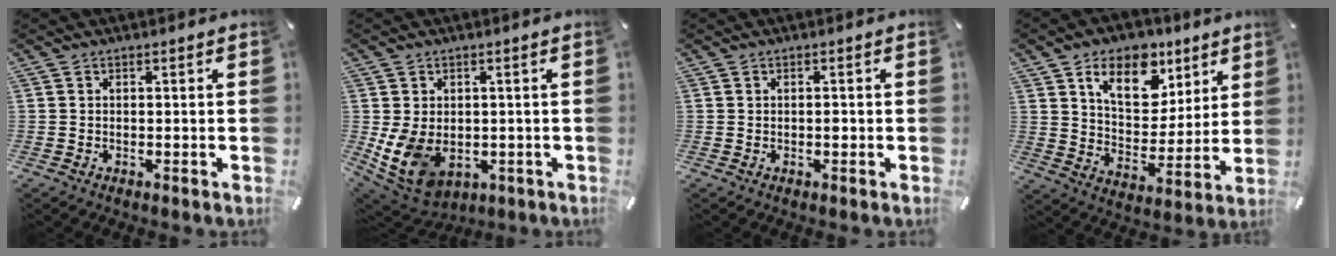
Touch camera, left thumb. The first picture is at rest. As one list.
[{"total": 9.8, "force": [-1.8, 7.6, 5.9], "torque": [-0.141, 0.000, -0.029]}, {"total": 0.8, "force": [-0.1, 0.4, 0.6], "torque": [-0.012, 0.000, -0.003]}, {"total": 14.6, "force": [8.6, 9.4, 7.1], "torque": [-0.107, -0.042, 0.153]}]